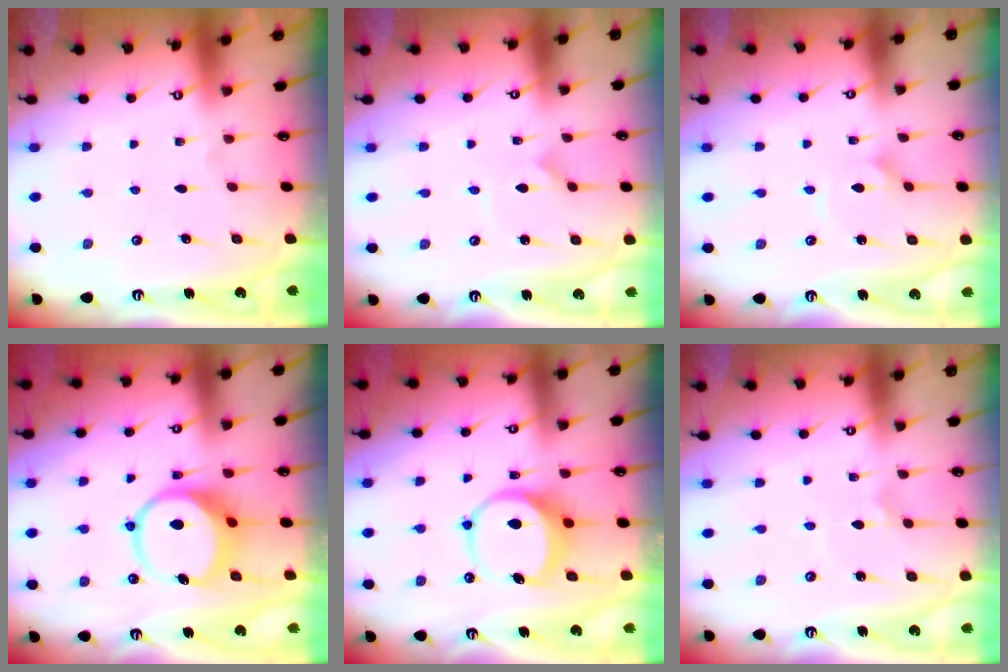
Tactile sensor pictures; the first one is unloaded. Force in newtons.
{"total": 0.0}
{"total": 1.5, "press": 1.5, "slide": 0.0}
{"total": 9.0, "press": 8.9, "slide": 1.3}
{"total": 8.8, "press": 8.6, "slide": 1.3}
{"total": 1.1, "press": 1.0, "slide": 0.4}